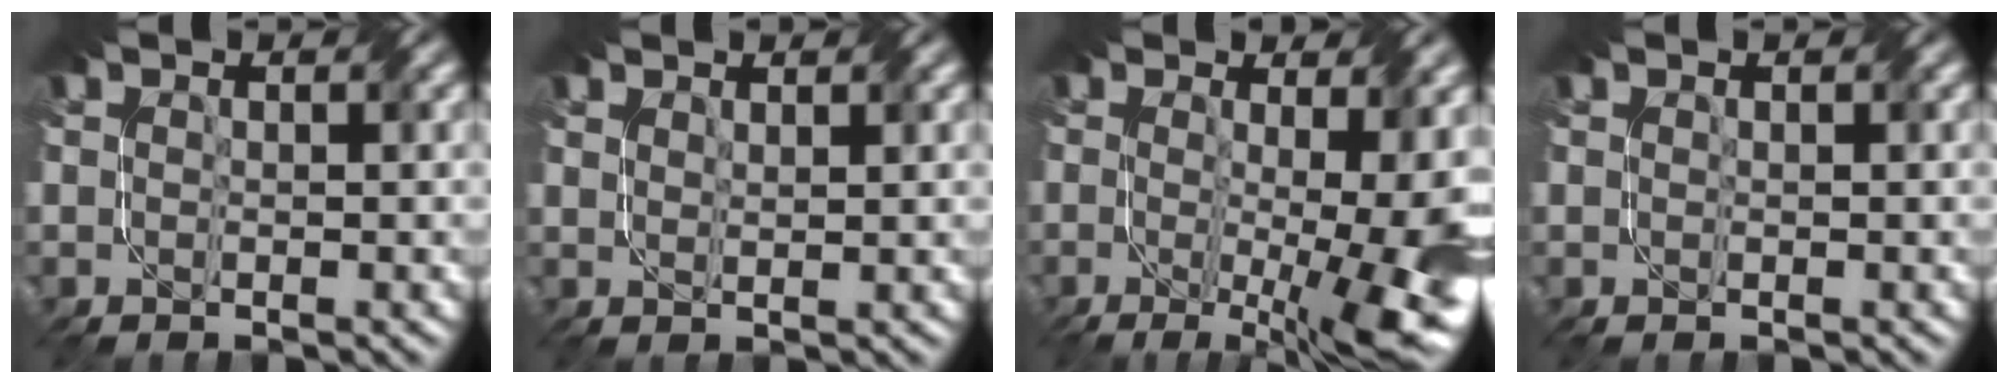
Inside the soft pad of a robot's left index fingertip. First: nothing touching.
{"total": 1.2, "force": [1.2, 0.2, 0.1], "torque": [-0.006, 0.000, 0.024]}
{"total": 11.5, "force": [-1.3, 3.7, 10.8], "torque": [-0.135, -0.009, -0.007]}
{"total": 0.0}